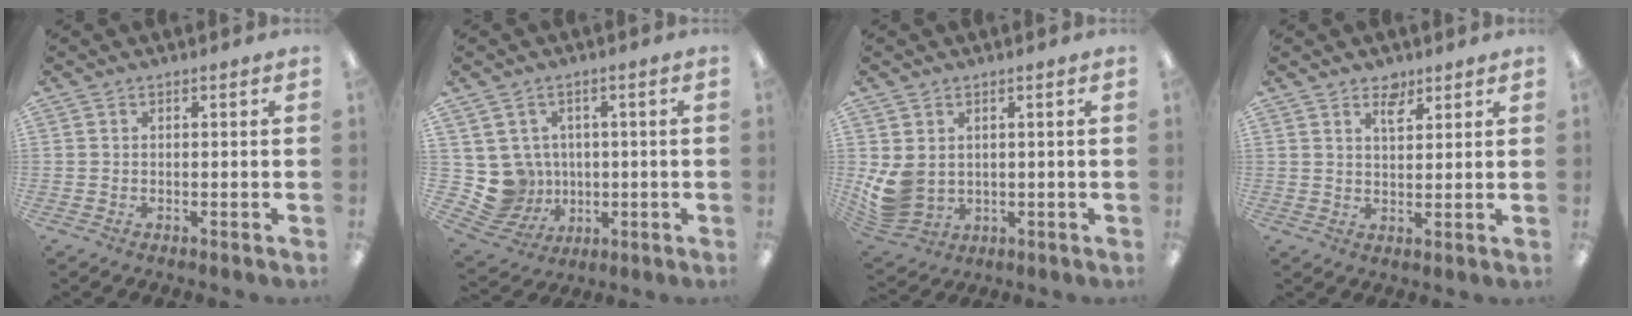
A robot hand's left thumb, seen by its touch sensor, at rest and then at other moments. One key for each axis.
{"total": 8.7, "fx": 0.5, "fy": 8.5, "fz": 1.7, "tx": -0.071, "ty": -0.005, "tz": 0.020}
{"total": 7.3, "fx": 1.3, "fy": 6.0, "fz": 3.9, "tx": -0.100, "ty": -0.011, "tz": 0.027}
{"total": 4.4, "fx": 3.3, "fy": 2.1, "fz": 2.0, "tx": -0.015, "ty": -0.018, "tz": 0.054}